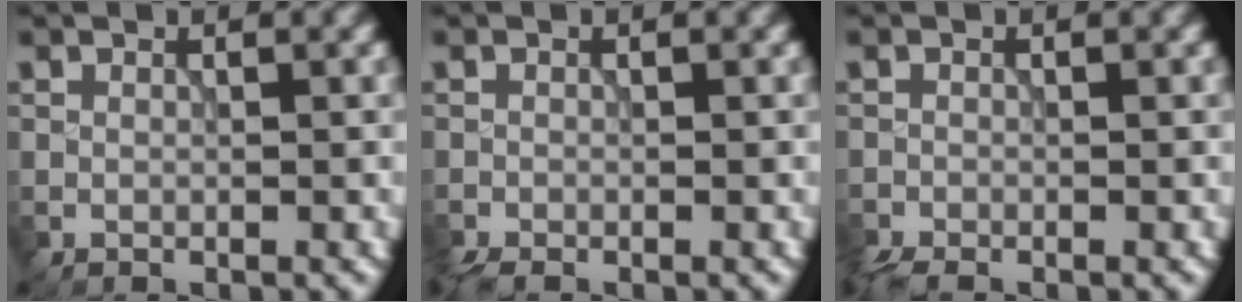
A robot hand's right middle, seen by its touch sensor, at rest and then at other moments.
{"total": 1.0, "force": [-0.9, 0.2, 0.3], "torque": [-0.012, -0.006, -0.021]}
{"total": 1.3, "force": [-1.3, 0.3, 0.4], "torque": [-0.013, -0.007, -0.031]}